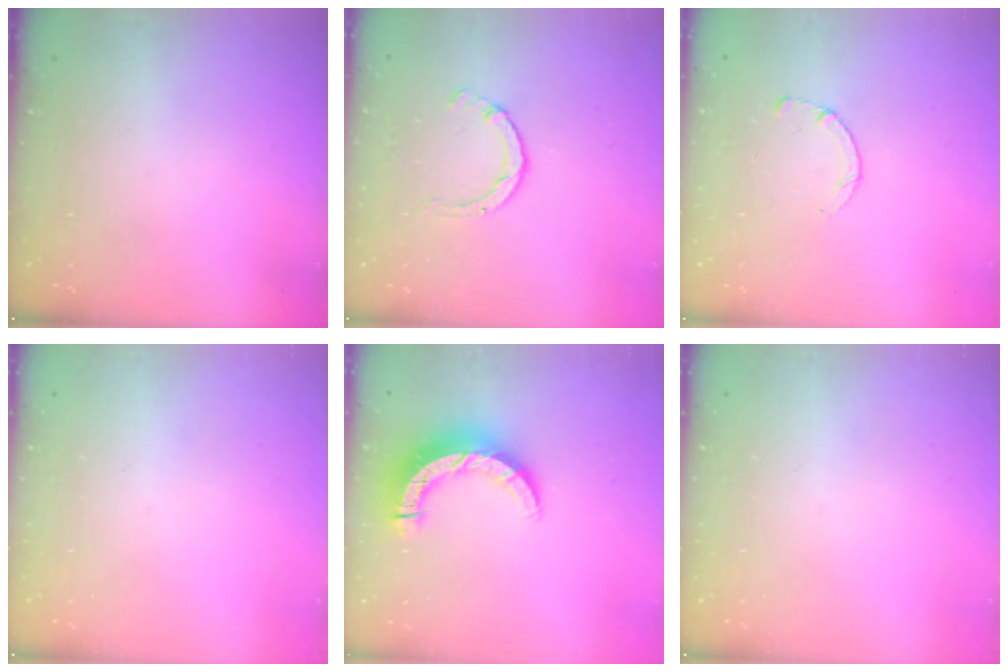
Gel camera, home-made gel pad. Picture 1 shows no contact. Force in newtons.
{"total": 2.6, "press": 2.6, "slide": 0.4}
{"total": 2.6, "press": 2.5, "slide": 0.3}
{"total": 0.0}
{"total": 10.6, "press": 10.5, "slide": 1.2}
{"total": 0.0}